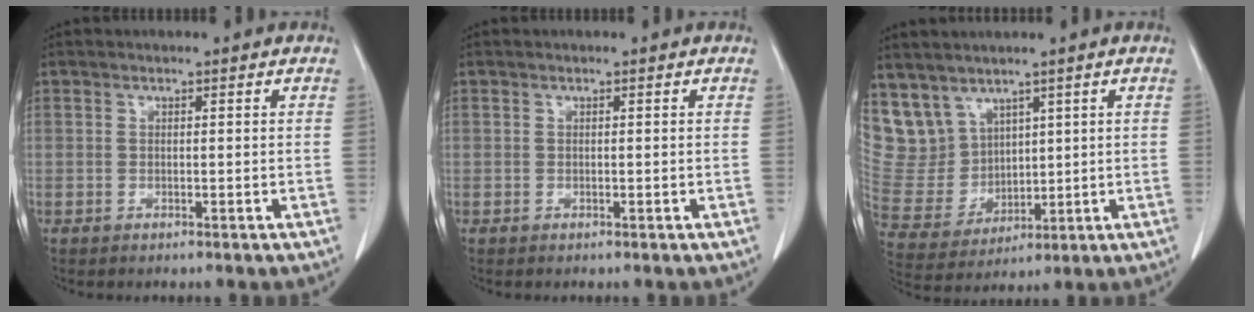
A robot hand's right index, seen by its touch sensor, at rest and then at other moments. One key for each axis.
{"total": 0.0}
{"total": 10.4, "fx": 6.6, "fy": 7.8, "fz": 1.7, "tx": -0.059, "ty": 0.030, "tz": 0.162}